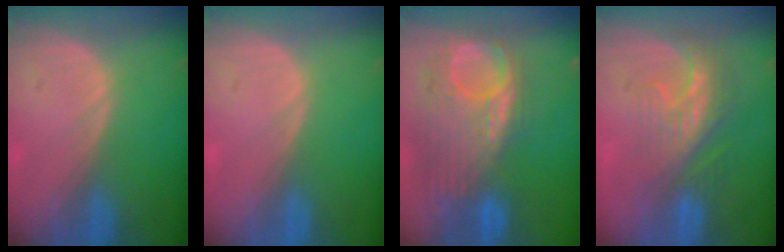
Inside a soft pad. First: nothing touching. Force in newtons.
{"total": 0.0}
{"total": 11.9, "press": 10.4, "slide": 5.8}
{"total": 8.7, "press": 7.4, "slide": 4.6}